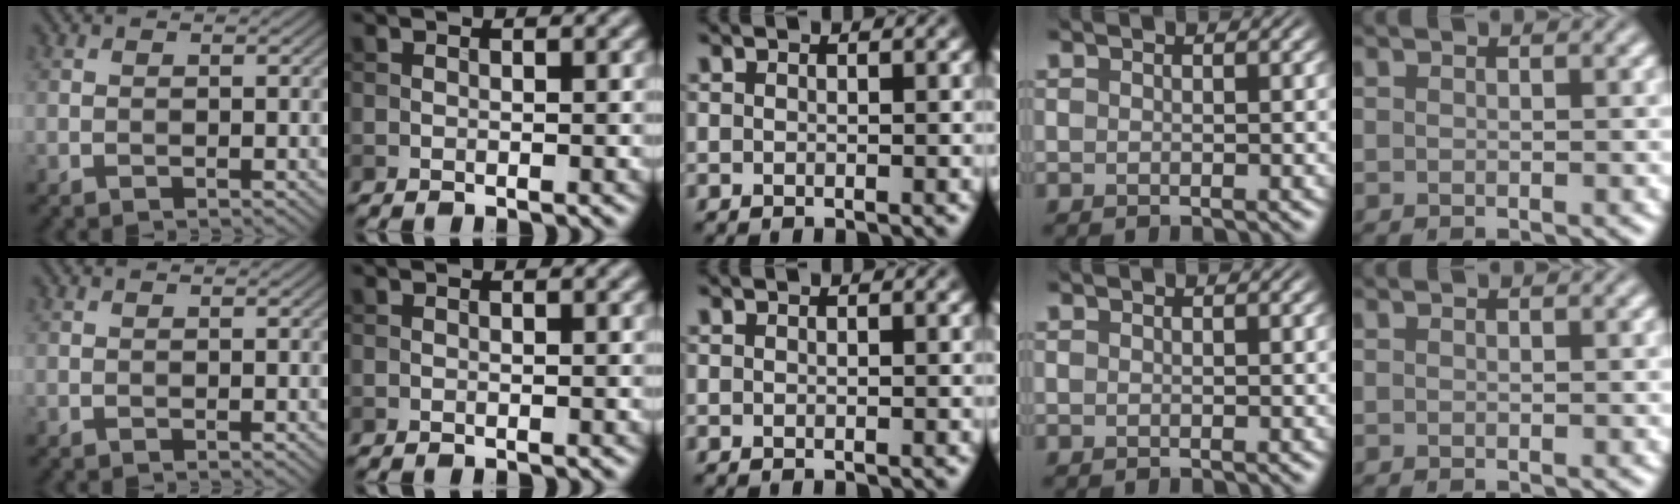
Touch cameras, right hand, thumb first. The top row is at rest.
{}